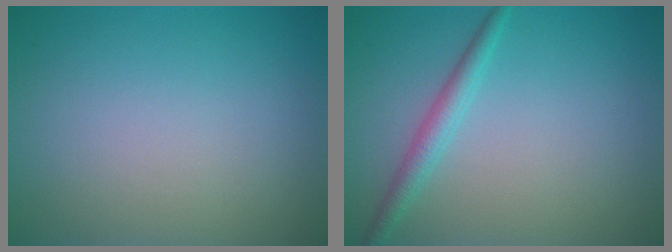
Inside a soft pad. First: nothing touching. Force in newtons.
{"total": 2.1, "press": 2.1, "slide": 0.1}